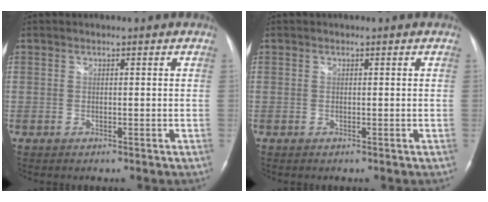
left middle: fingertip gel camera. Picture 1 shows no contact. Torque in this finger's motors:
{"motor_torque": [0.00, 0.00, 0.00, 0.00]}